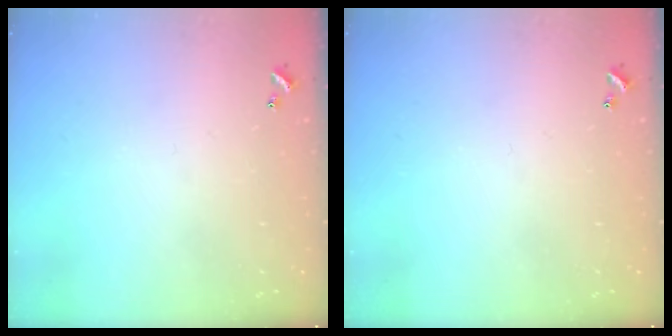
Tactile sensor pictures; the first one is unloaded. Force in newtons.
{"total": 0.0}